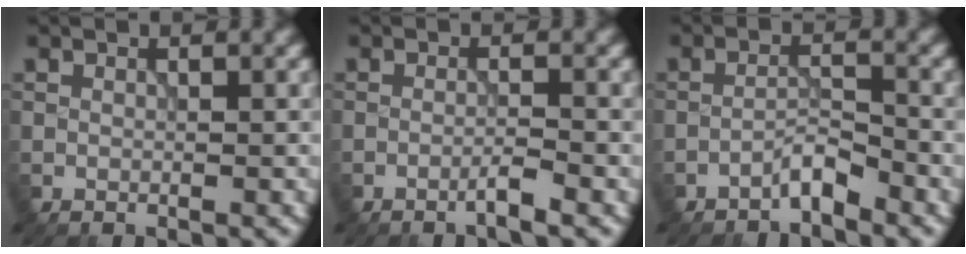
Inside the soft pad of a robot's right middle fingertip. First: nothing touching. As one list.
[{"total": 1.6, "force": [-1.0, 0.1, 1.3], "torque": [-0.018, 0.007, -0.026]}, {"total": 2.1, "force": [-1.8, 0.3, 1.0], "torque": [-0.015, 0.011, -0.036]}]